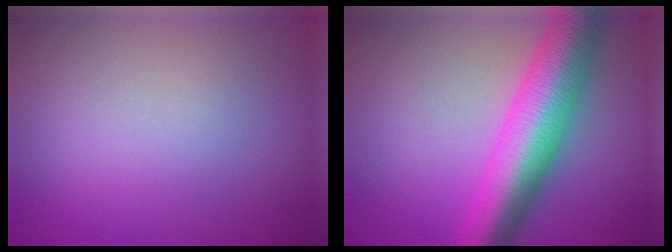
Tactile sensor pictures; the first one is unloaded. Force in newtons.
{"total": 10.3, "press": 10.3, "slide": 0.2}